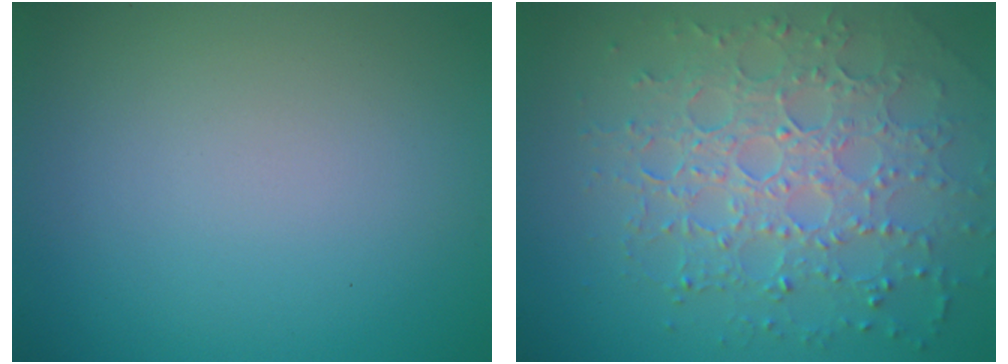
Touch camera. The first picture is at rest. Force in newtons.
{"total": 7.2, "press": 5.2, "slide": 4.9}